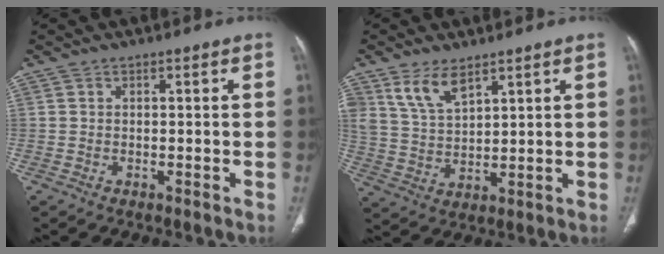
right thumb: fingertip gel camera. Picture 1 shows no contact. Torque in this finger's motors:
{"motor_torque": [-0.86, 1.67, 1.70, 1.06, 0.26]}